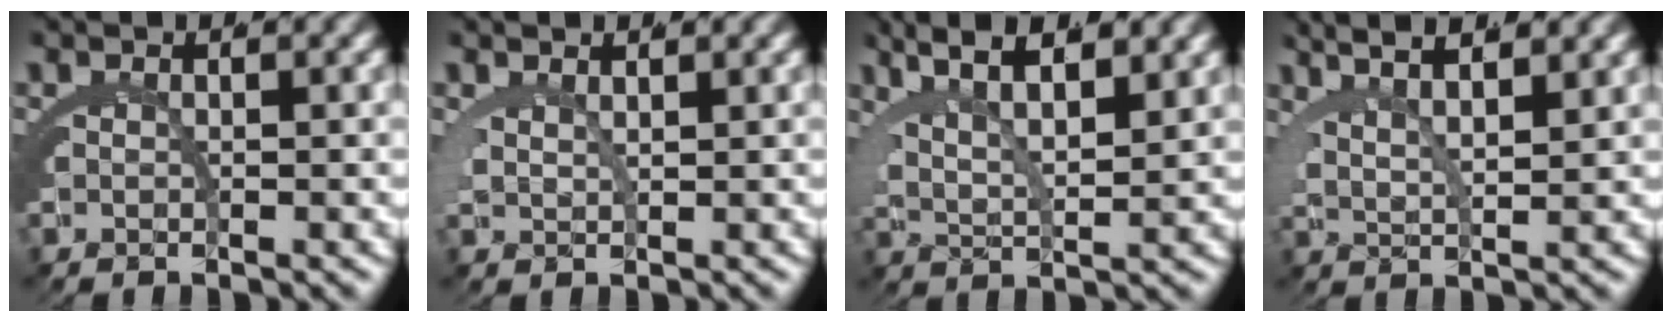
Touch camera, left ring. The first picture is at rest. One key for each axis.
{"total": 1.7, "fx": 1.6, "fy": 0.1, "fz": 0.7, "tx": -0.019, "ty": -0.006, "tz": 0.036}
{"total": 7.6, "fx": 4.4, "fy": 3.4, "fz": 5.2, "tx": -0.085, "ty": 0.016, "tz": 0.065}
{"total": 7.6, "fx": 4.9, "fy": 3.3, "fz": 4.8, "tx": -0.072, "ty": 0.019, "tz": 0.069}